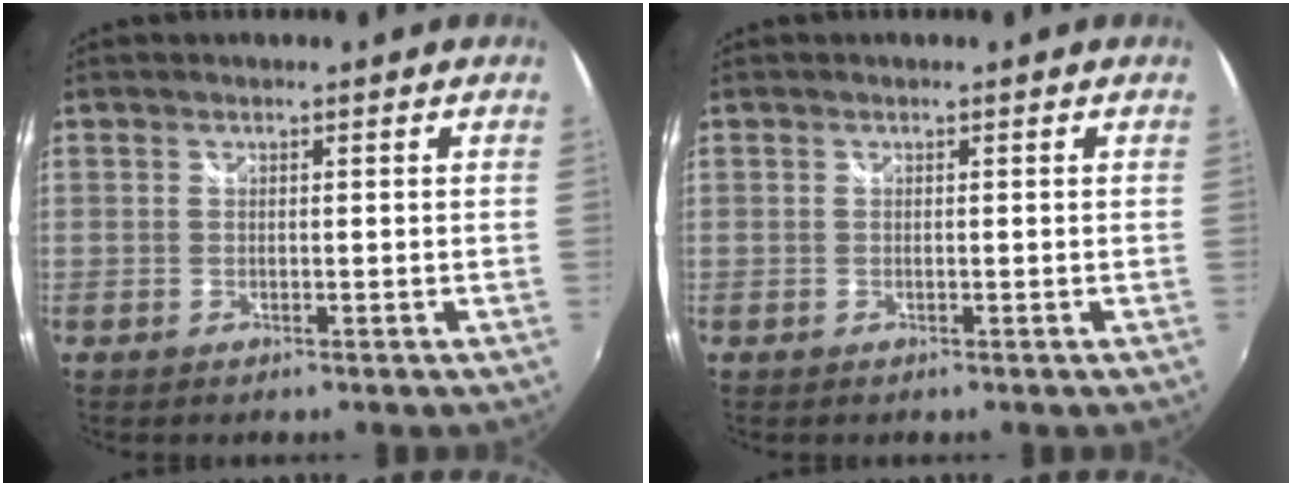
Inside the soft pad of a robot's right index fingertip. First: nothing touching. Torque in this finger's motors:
{"motor_torque": [-0.02, -0.02, 0.01, 0.01]}